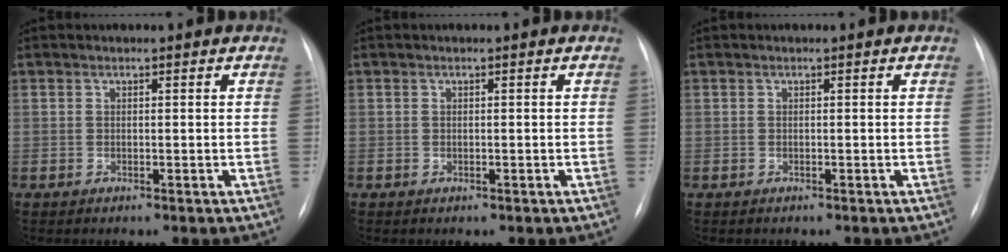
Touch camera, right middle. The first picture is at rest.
{"total": 0.0}
{"total": 0.0}